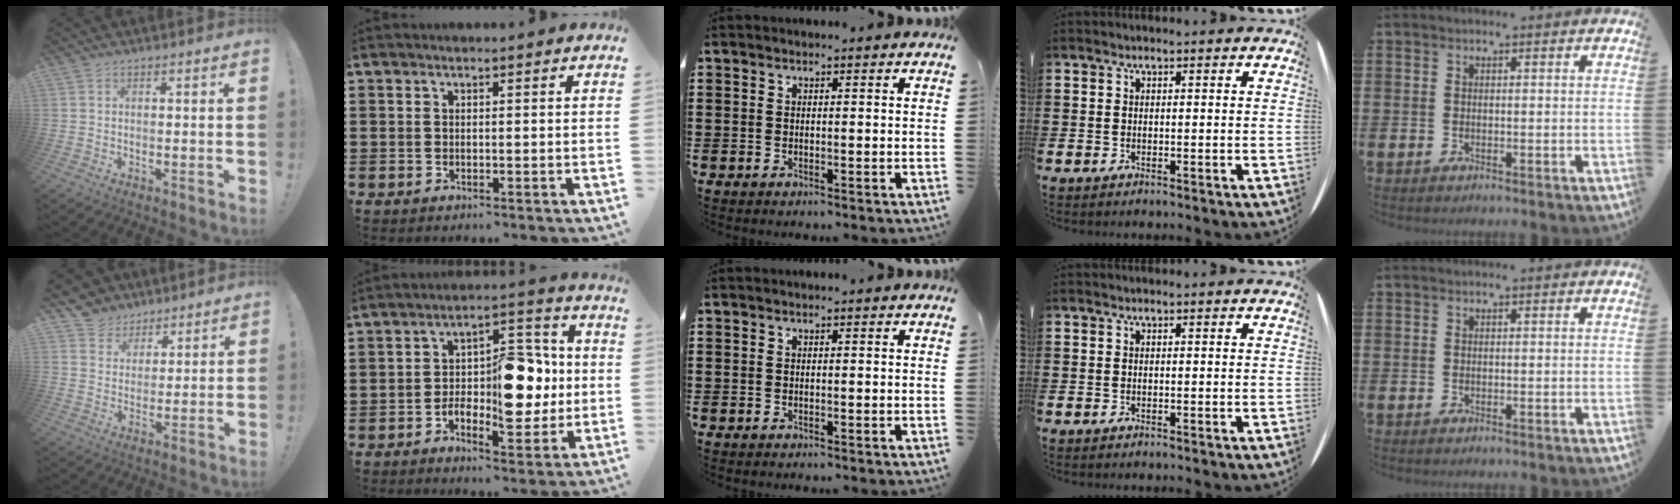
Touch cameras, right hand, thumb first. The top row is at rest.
{"thumb": {"total": 6.4, "force": [3.9, 5.0, 0.1], "torque": [0.000, -0.035, 0.080]}, "index": {"total": 11.6, "force": [-1.1, 5.9, 9.9], "torque": [-0.131, 0.003, -0.017]}}